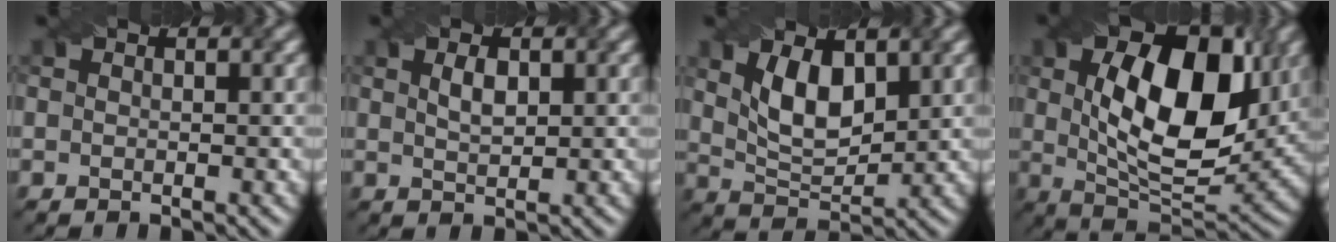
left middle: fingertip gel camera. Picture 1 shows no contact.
{"total": 1.5, "force": [0.4, 0.7, 1.3], "torque": [-0.027, 0.005, 0.013]}
{"total": 4.9, "force": [1.6, 2.5, 3.9], "torque": [-0.083, 0.000, 0.034]}
{"total": 12.1, "force": [2.4, 6.4, 10.0], "torque": [-0.163, 0.003, 0.040]}